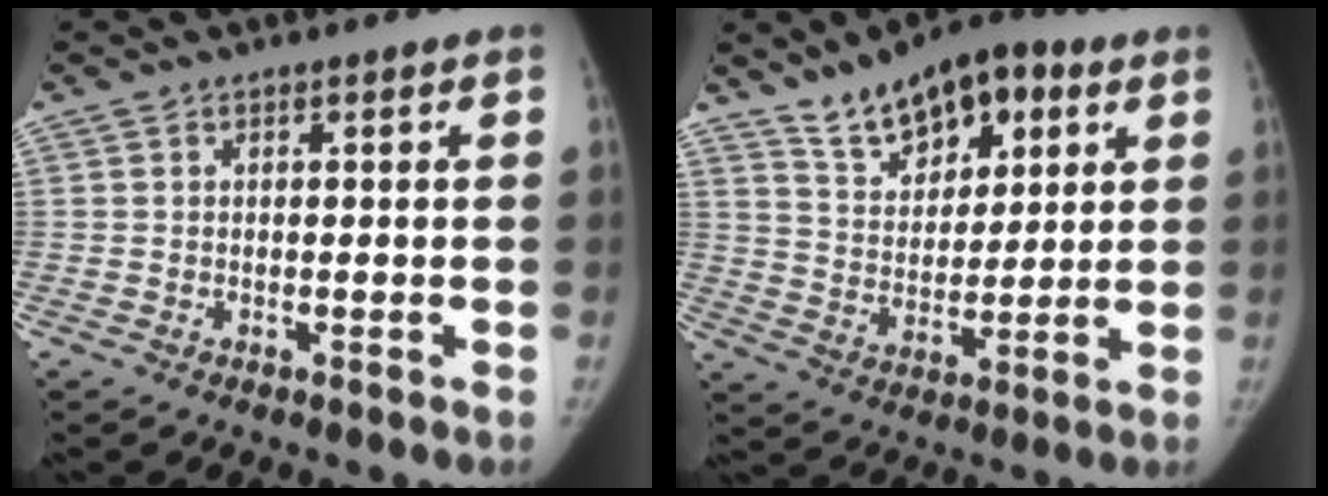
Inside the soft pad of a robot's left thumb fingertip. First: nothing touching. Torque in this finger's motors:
{"motor_torque": [0.82, 0.85, 0.09, -0.23, 0.06]}